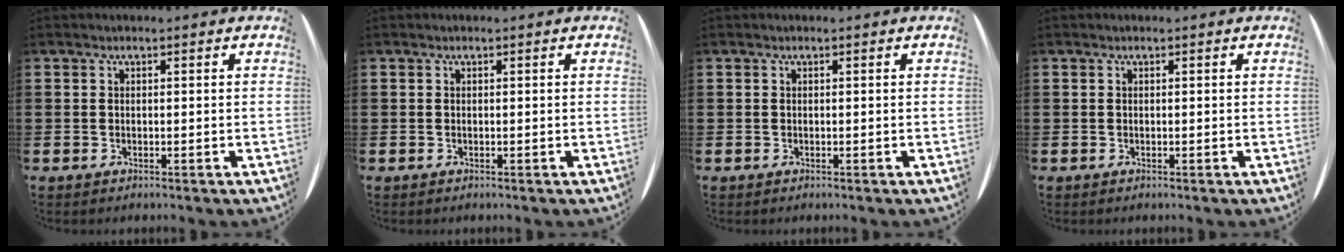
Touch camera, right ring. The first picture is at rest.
{"total": 0.0}
{"total": 0.0}
{"total": 0.0}